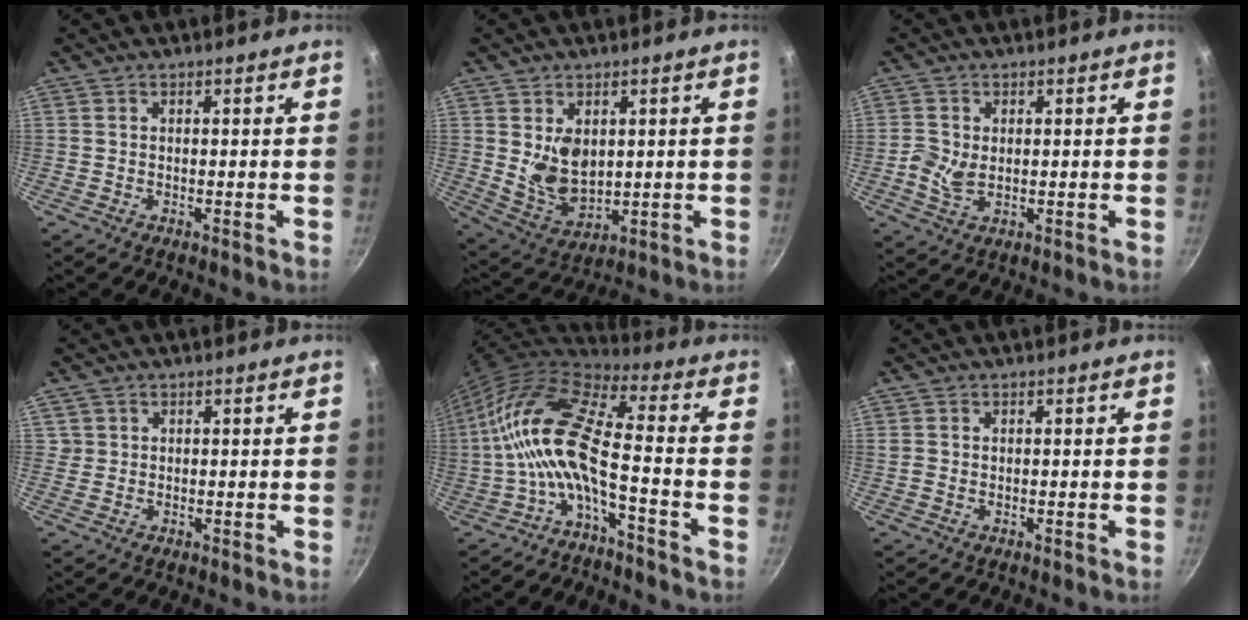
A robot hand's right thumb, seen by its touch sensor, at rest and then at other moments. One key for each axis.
{"total": 8.3, "fx": 1.4, "fy": 5.7, "fz": 5.9, "tx": -0.089, "ty": -0.026, "tz": 0.044}
{"total": 4.3, "fx": -0.1, "fy": 3.0, "fz": 3.1, "tx": -0.067, "ty": -0.002, "tz": -0.001}
{"total": 1.3, "fx": 0.4, "fy": 1.2, "fz": 0.1, "tx": 0.013, "ty": 0.008, "tz": 0.006}
{"total": 14.2, "fx": -3.4, "fy": 4.4, "fz": 13.0, "tx": -0.276, "ty": 0.048, "tz": -0.079}
{"total": 0.6, "fx": 0.0, "fy": 0.6, "fz": 0.2, "tx": -0.005, "ty": 0.002, "tz": 0.000}